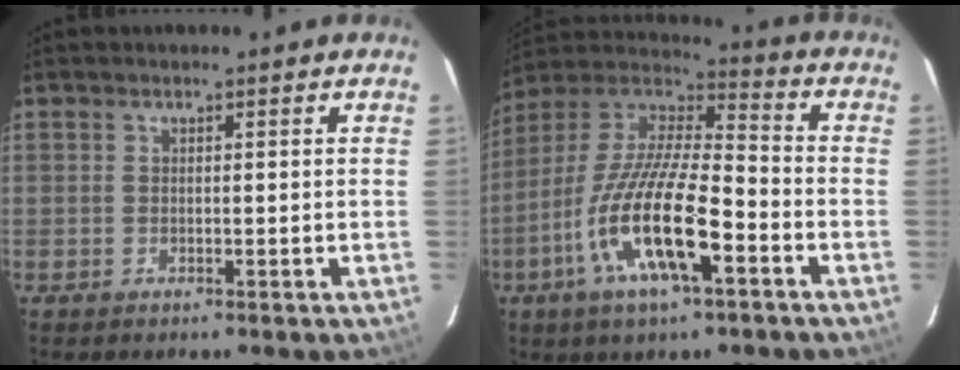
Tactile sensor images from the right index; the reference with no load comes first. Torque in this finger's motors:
{"motor_torque": [1.33, -0.81, 0.67, 0.21]}